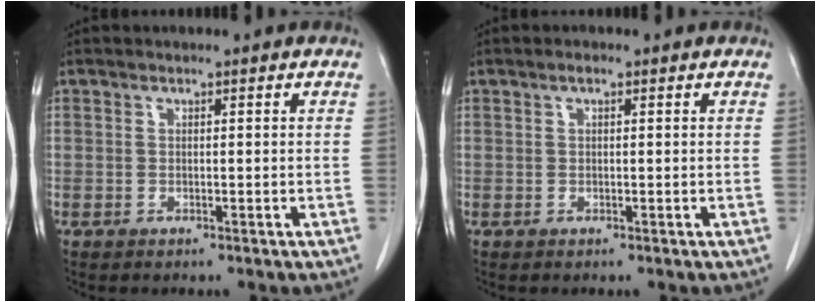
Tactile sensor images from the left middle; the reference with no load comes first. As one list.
[{"total": 0.7, "force": [0.4, 0.2, 0.6], "torque": [-0.010, 0.004, 0.004]}]